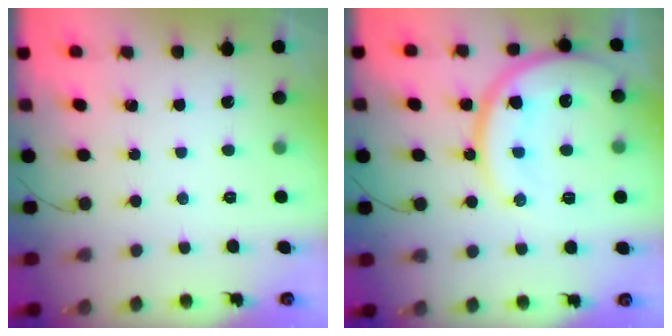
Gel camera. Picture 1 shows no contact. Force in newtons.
{"total": 17.3, "press": 17.2, "slide": 1.5}